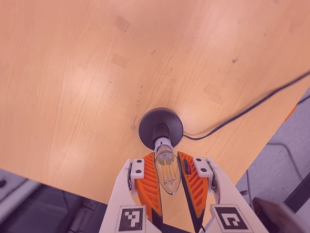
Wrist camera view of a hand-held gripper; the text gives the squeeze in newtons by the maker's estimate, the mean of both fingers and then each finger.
{"total": 13.0, "left": 12.7, "right": 13.3}